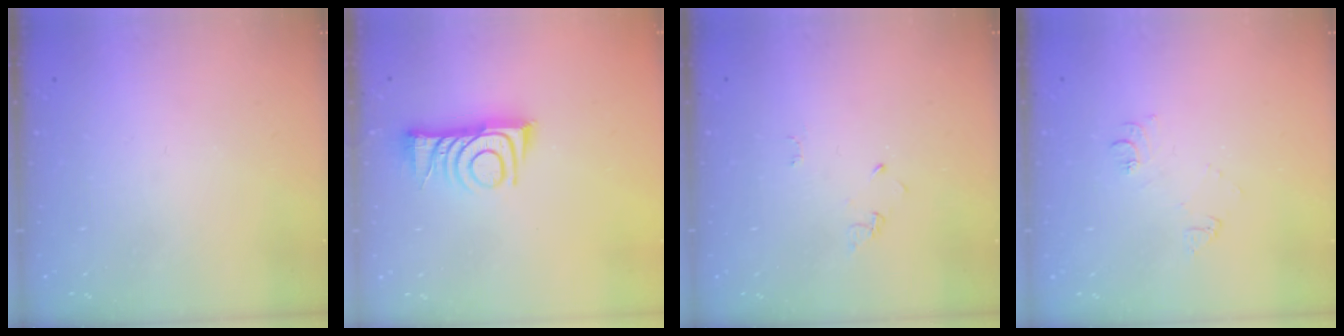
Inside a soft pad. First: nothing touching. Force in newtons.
{"total": 10.3, "press": 10.3, "slide": 0.6}
{"total": 2.6, "press": 2.6, "slide": 0.4}
{"total": 6.4, "press": 6.4, "slide": 0.7}